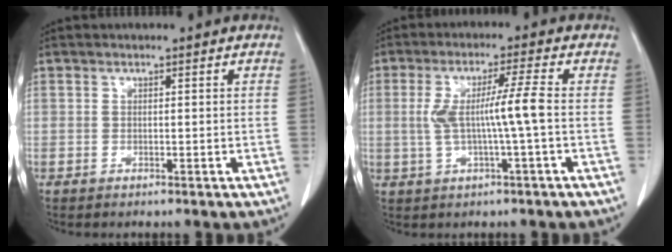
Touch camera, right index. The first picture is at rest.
{"total": 7.0, "force": [-0.3, -0.5, 7.0], "torque": [-0.136, 0.008, -0.003]}